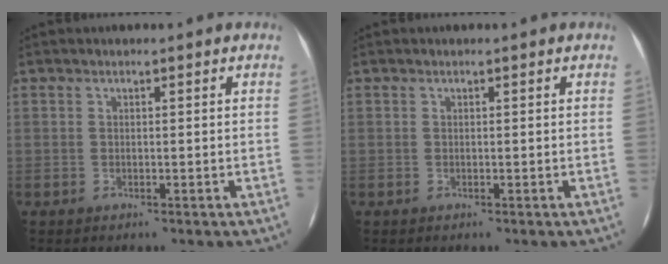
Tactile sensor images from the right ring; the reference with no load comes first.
{"total": 0.0}